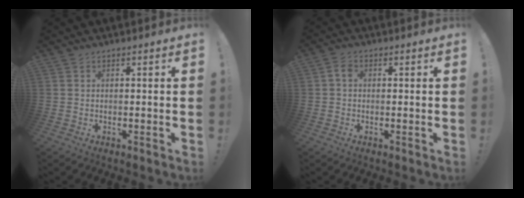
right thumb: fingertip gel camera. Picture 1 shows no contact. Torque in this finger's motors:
{"motor_torque": [0.62, 0.52, 0.41, -0.13, -0.01]}